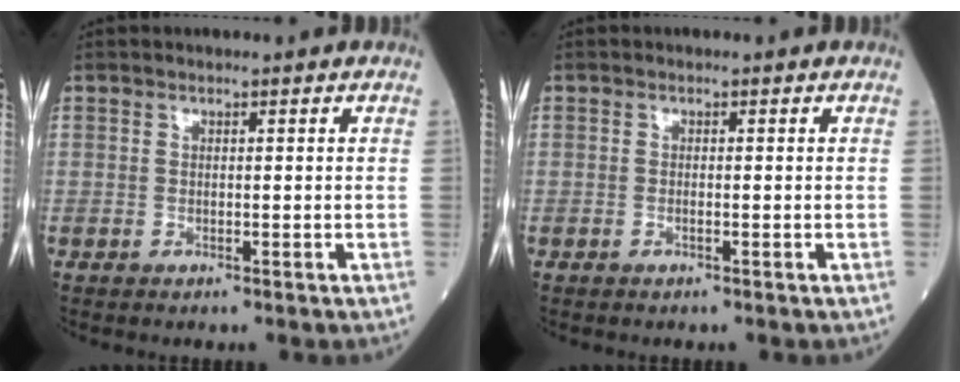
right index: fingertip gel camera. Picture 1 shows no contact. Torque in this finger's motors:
{"motor_torque": [-0.28, -0.08, -0.06, -0.01]}